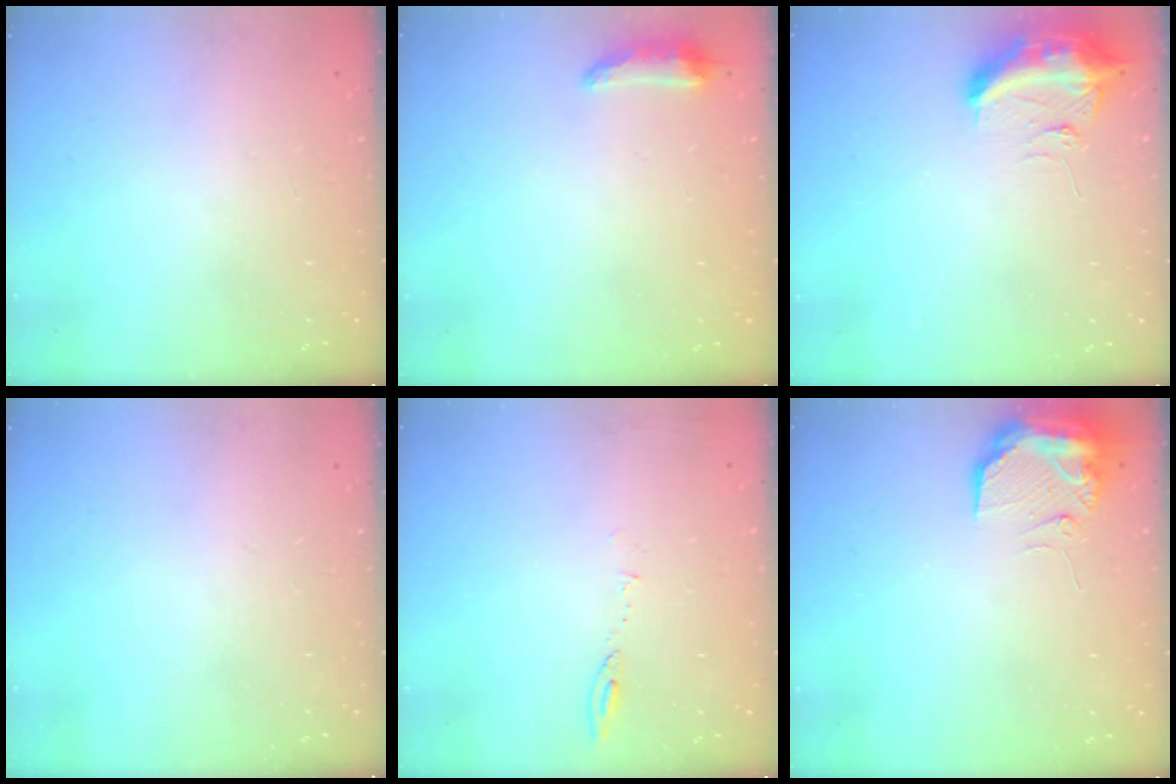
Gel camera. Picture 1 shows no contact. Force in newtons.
{"total": 5.8, "press": 5.8, "slide": 1.0}
{"total": 10.1, "press": 10.0, "slide": 1.2}
{"total": 0.0}
{"total": 5.7, "press": 5.7, "slide": 0.7}
{"total": 10.3, "press": 10.2, "slide": 1.4}